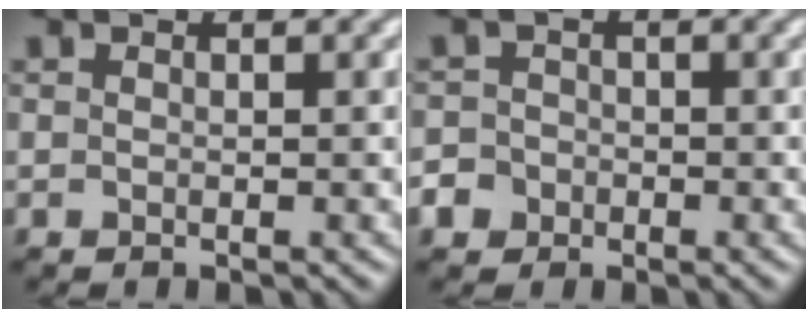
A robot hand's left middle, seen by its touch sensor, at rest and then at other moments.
{"total": 3.4, "force": [-1.6, 2.9, 0.7], "torque": [-0.002, 0.001, -0.041]}